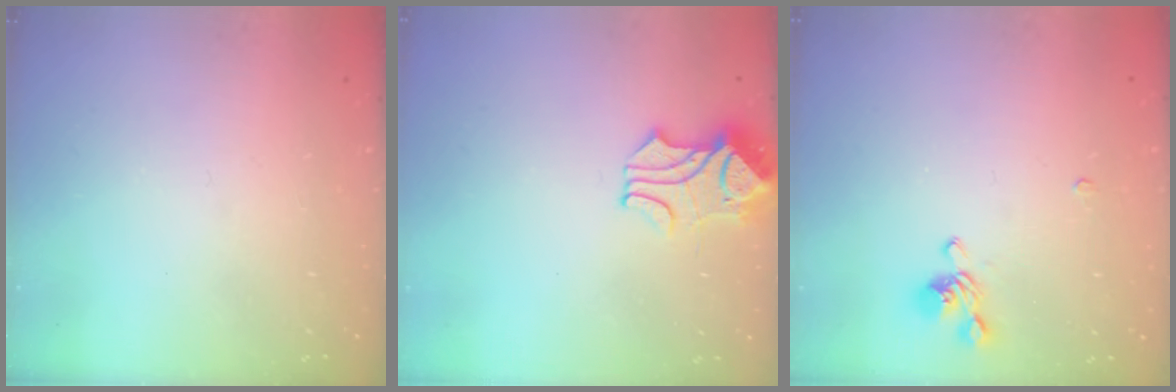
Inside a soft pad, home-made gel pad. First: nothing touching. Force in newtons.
{"total": 2.0, "press": 1.6, "slide": 1.1}
{"total": 4.8, "press": 4.8, "slide": 0.2}